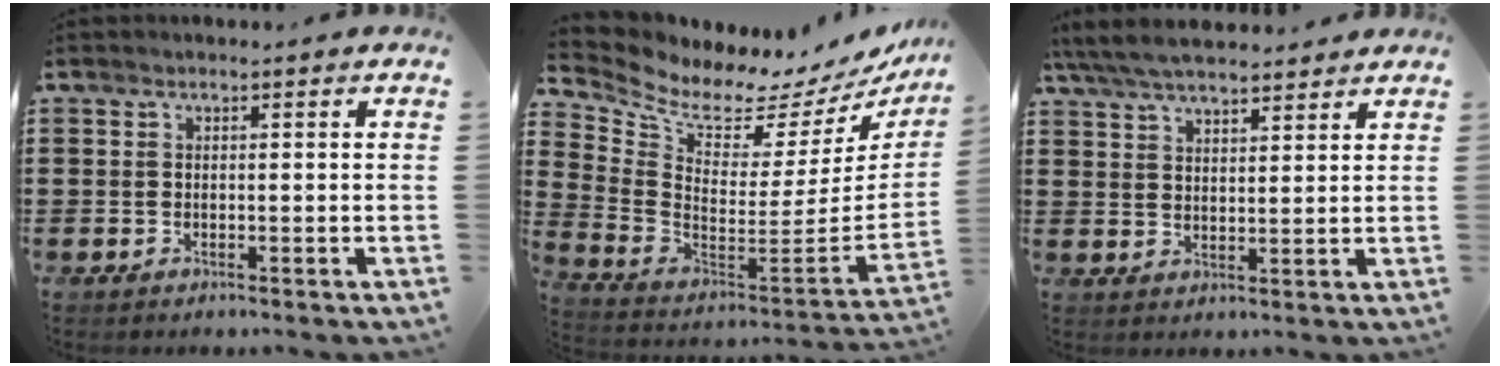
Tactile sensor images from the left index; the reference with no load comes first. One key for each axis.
{"total": 4.4, "fx": 4.0, "fy": 1.4, "fz": 1.3, "tx": -0.060, "ty": -0.060, "tz": 0.061}
{"total": 5.7, "fx": 5.2, "fy": 1.1, "fz": 1.9, "tx": -0.055, "ty": -0.013, "tz": 0.097}